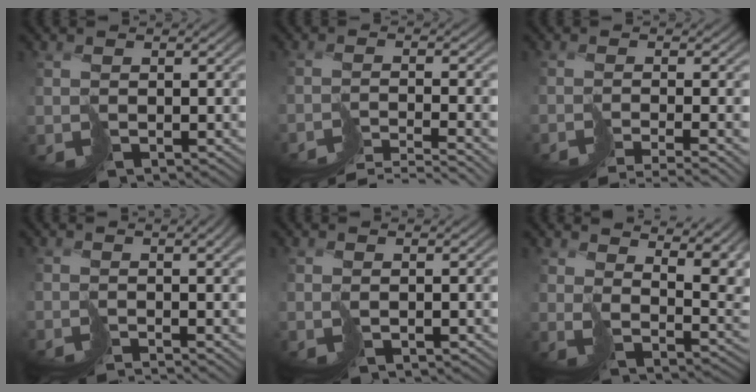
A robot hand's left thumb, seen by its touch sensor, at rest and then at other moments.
{"total": 5.8, "force": [-5.6, -0.4, 1.6], "torque": [-0.012, 0.002, -0.086]}
{"total": 5.0, "force": [-4.5, -0.6, 2.0], "torque": [-0.017, -0.007, -0.064]}
{"total": 4.1, "force": [-2.1, -0.1, 3.5], "torque": [-0.021, -0.007, -0.023]}
{"total": 0.8, "force": [0.1, -0.6, -0.4], "torque": [0.010, 0.001, 0.006]}
{"total": 11.1, "force": [8.0, 4.0, 6.5], "torque": [-0.107, 0.009, 0.146]}